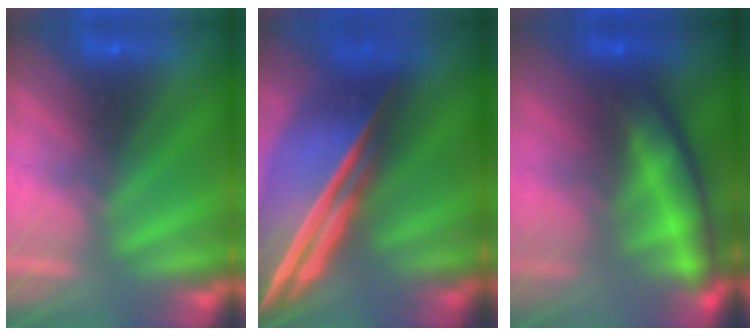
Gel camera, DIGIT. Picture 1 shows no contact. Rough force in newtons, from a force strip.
{"total": 7.5}
{"total": 7.1}